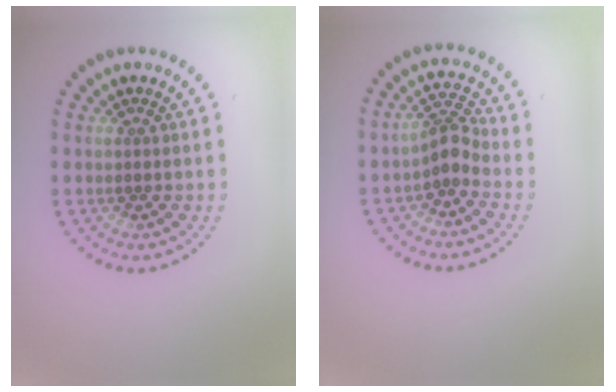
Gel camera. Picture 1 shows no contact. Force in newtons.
{"total": 2.4, "press": 1.8, "slide": 1.6}